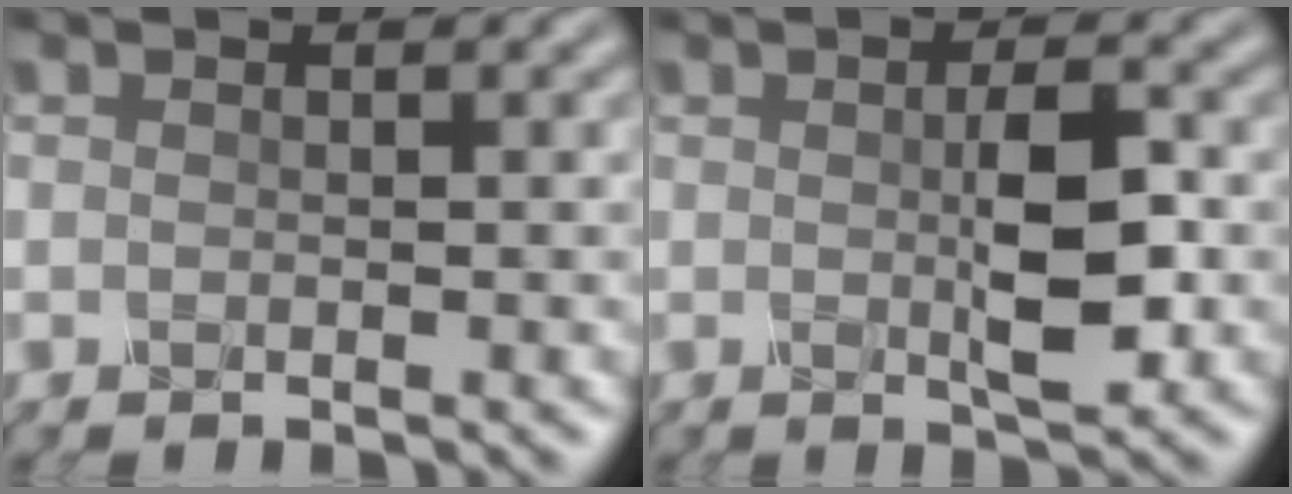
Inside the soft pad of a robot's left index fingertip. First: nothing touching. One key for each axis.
{"total": 3.7, "fx": -0.1, "fy": 0.8, "fz": 3.6, "tx": -0.071, "ty": 0.004, "tz": 0.001}